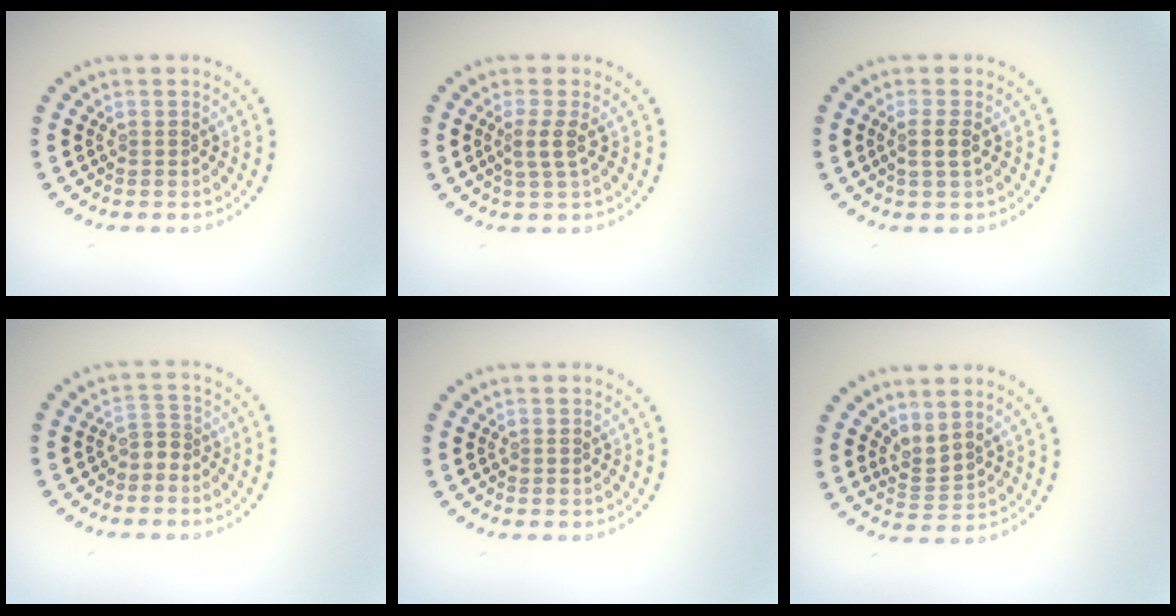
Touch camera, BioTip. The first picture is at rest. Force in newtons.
{"total": 1.8, "press": 1.3, "slide": 1.2}
{"total": 1.5, "press": 1.3, "slide": 0.7}
{"total": 1.4, "press": 1.0, "slide": 0.9}
{"total": 0.0}
{"total": 2.1, "press": 1.5, "slide": 1.5}